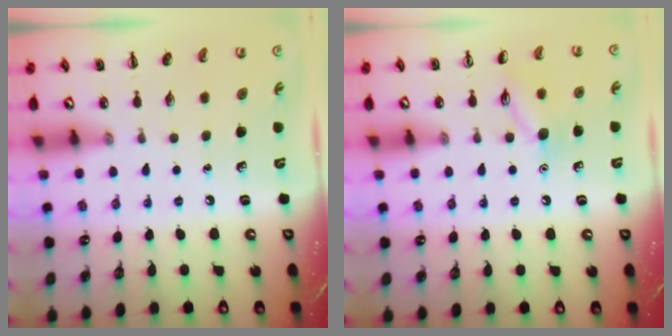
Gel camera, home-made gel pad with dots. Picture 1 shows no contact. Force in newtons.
{"total": 9.1, "press": 9.1, "slide": 0.6}